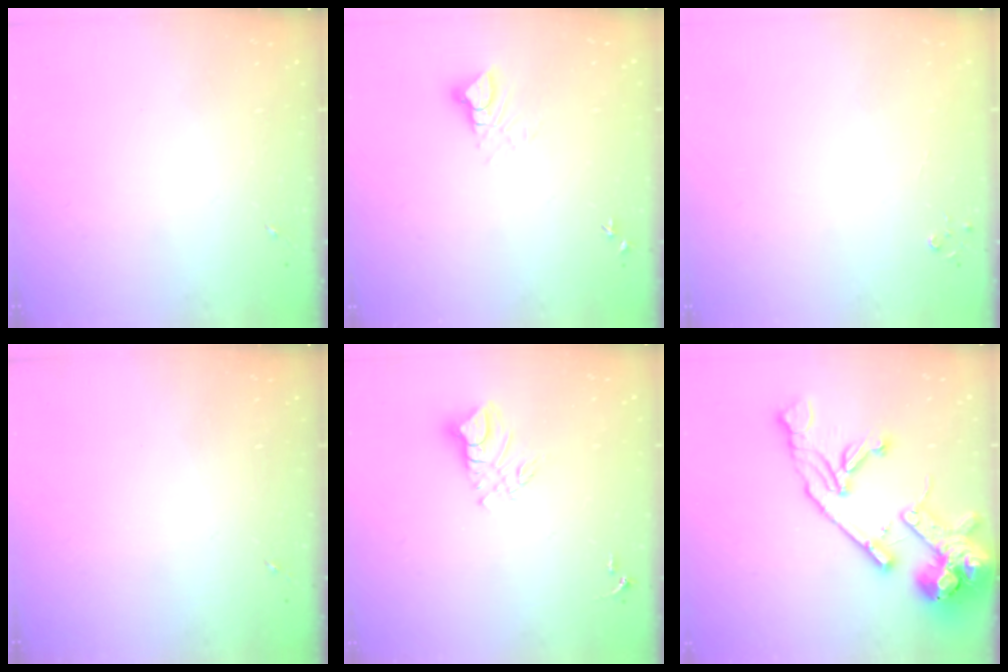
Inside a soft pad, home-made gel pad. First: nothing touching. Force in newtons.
{"total": 4.0, "press": 3.9, "slide": 0.4}
{"total": 2.8, "press": 2.8, "slide": 0.3}
{"total": 0.0}
{"total": 9.3, "press": 9.3, "slide": 0.9}
{"total": 23.6, "press": 23.4, "slide": 3.5}